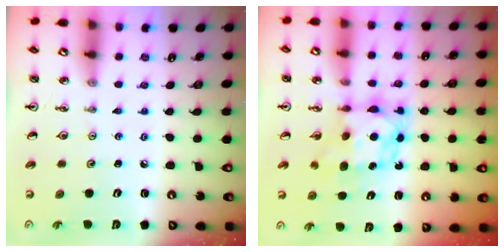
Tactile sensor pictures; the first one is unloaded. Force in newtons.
{"total": 7.1, "press": 7.1, "slide": 0.6}